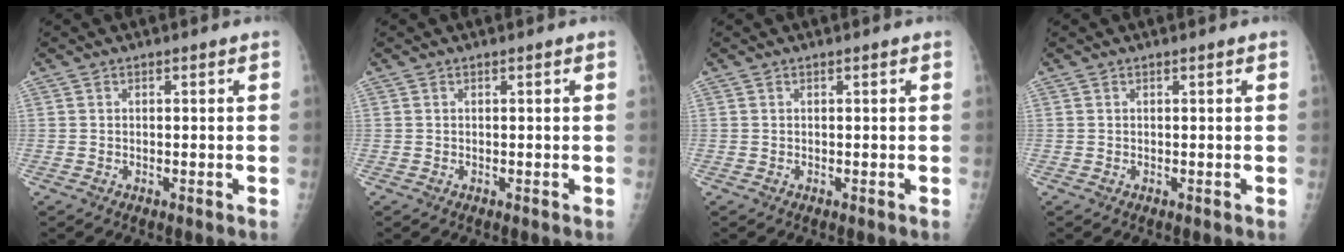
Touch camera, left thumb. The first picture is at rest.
{"total": 0.0}
{"total": 0.0}
{"total": 0.0}